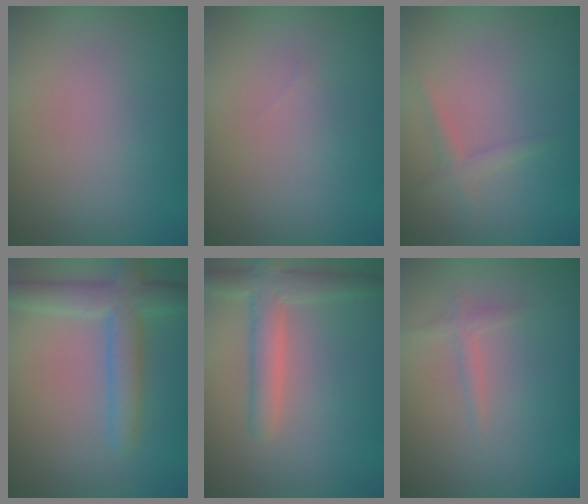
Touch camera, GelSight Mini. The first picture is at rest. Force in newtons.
{"total": 0.0}
{"total": 1.2, "press": 1.1, "slide": 0.1}
{"total": 4.4, "press": 4.4, "slide": 0.2}
{"total": 3.6, "press": 3.6, "slide": 0.3}
{"total": 1.0, "press": 1.0, "slide": 0.0}